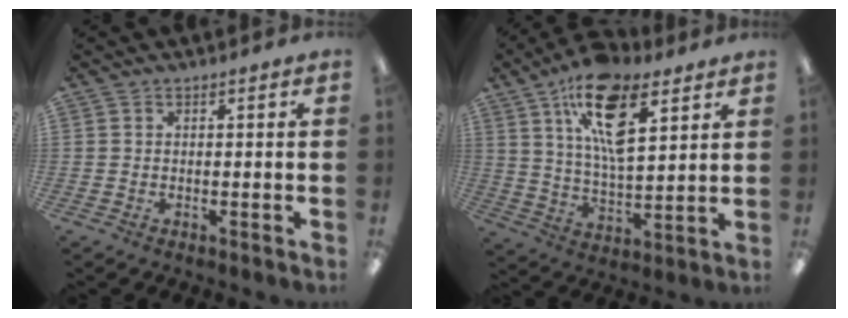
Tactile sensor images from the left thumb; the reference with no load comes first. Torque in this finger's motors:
{"motor_torque": [0.15, 0.81, 1.38, -1.39, 0.14]}